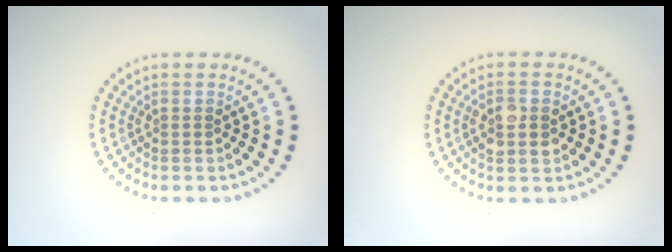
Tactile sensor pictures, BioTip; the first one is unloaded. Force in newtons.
{"total": 2.7, "press": 2.7, "slide": 0.1}